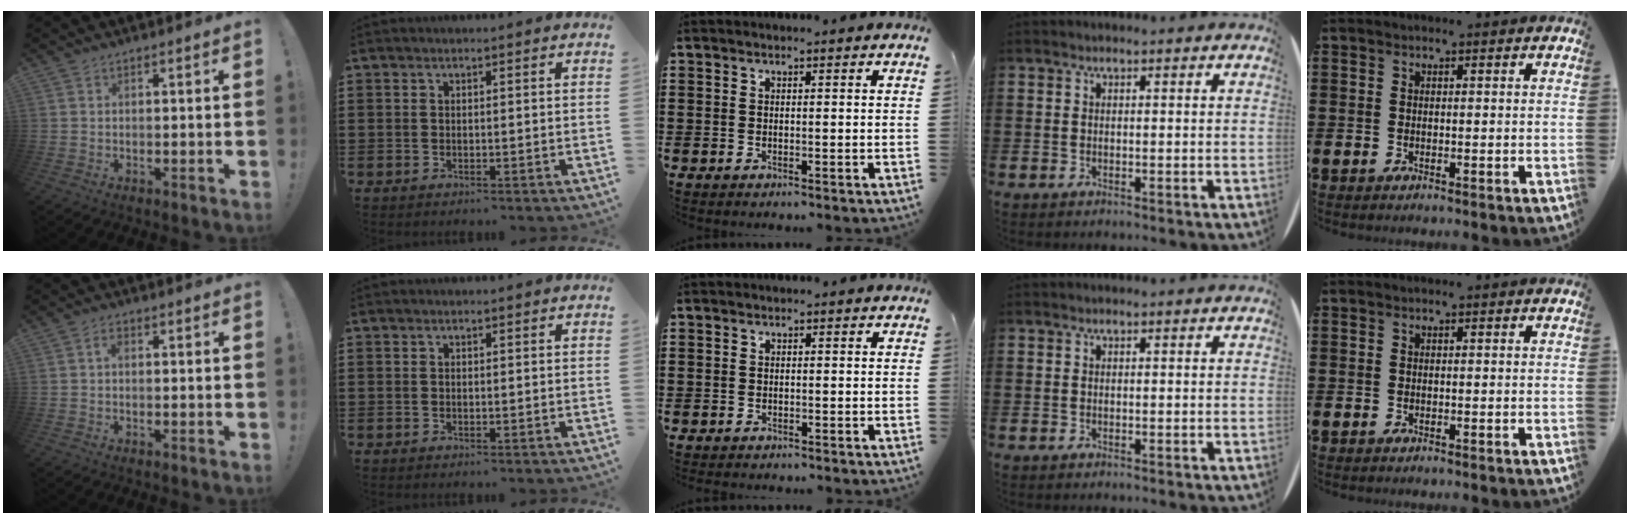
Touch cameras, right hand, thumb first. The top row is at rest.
{"thumb": {"total": 1.6, "force": [-0.1, 1.0, 1.2], "torque": [-0.025, 0.007, -0.004]}, "middle": {"total": 0.8, "force": [-0.6, 0.5, -0.1], "torque": [0.003, 0.004, -0.015]}}